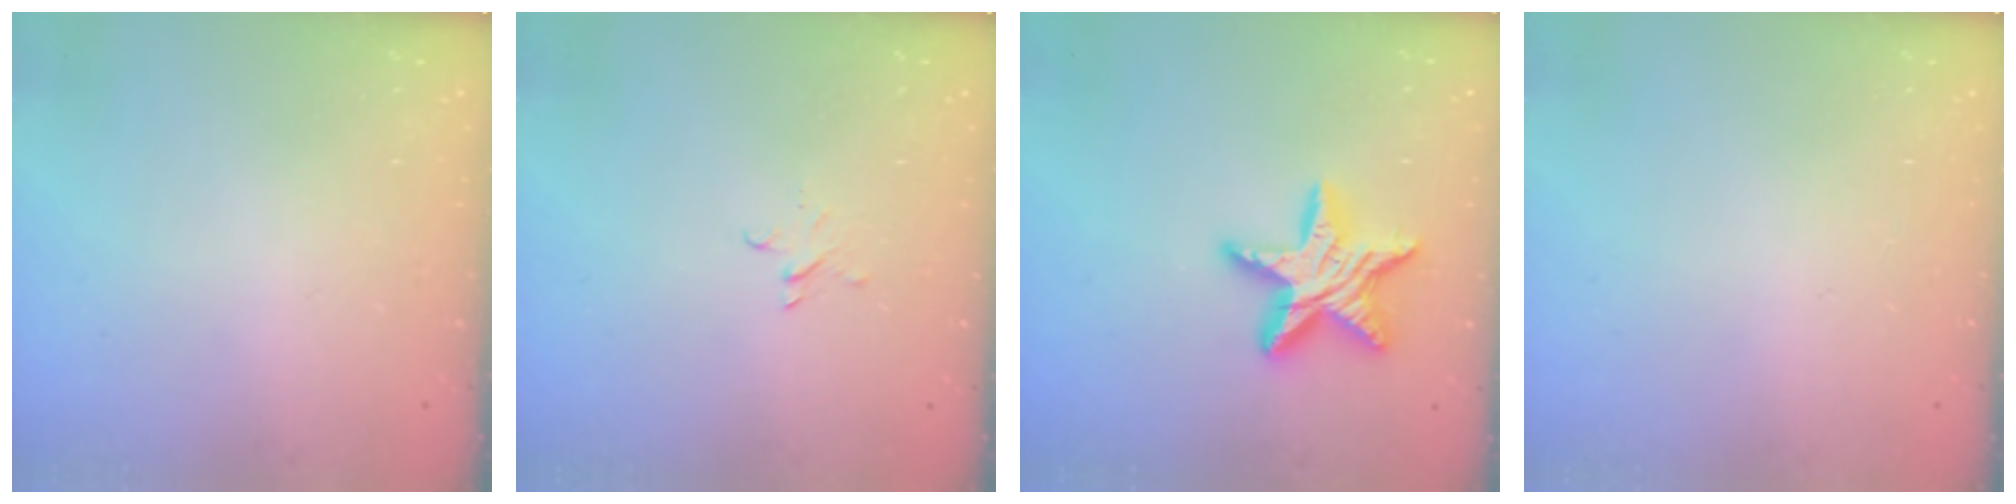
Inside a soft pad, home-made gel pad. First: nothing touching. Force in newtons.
{"total": 2.2, "press": 2.2, "slide": 0.2}
{"total": 14.0, "press": 13.9, "slide": 0.7}
{"total": 0.0}